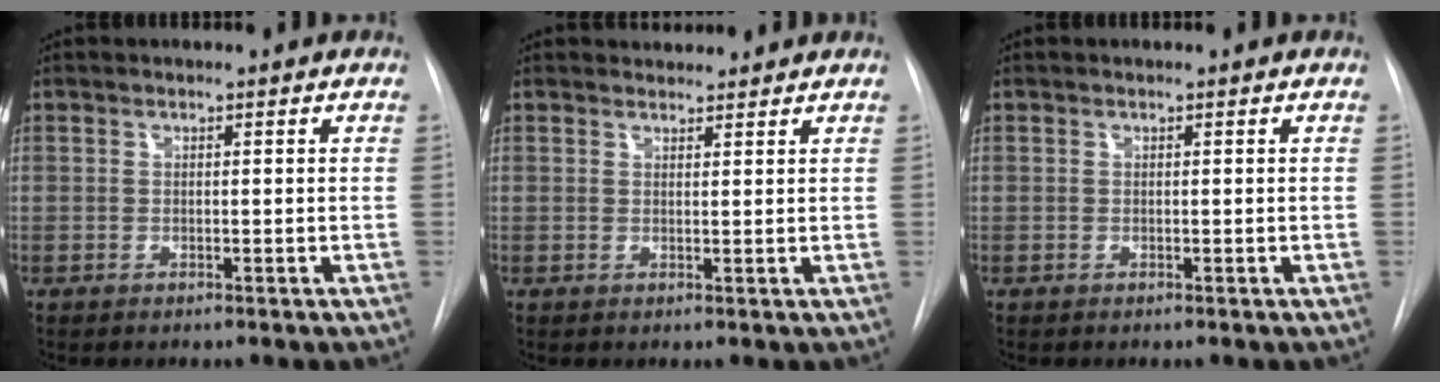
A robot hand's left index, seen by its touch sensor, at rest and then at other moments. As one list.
[{"total": 3.4, "force": [3.3, 0.9, 0.1], "torque": [-0.003, 0.019, 0.046]}, {"total": 0.0}]